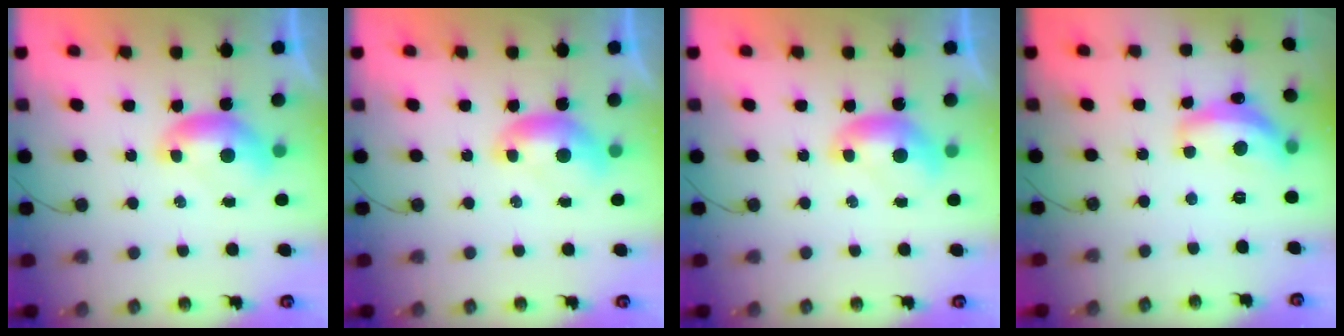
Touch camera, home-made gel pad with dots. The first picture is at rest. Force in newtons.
{"total": 0.0}
{"total": 0.0}
{"total": 8.3, "press": 8.3, "slide": 0.5}